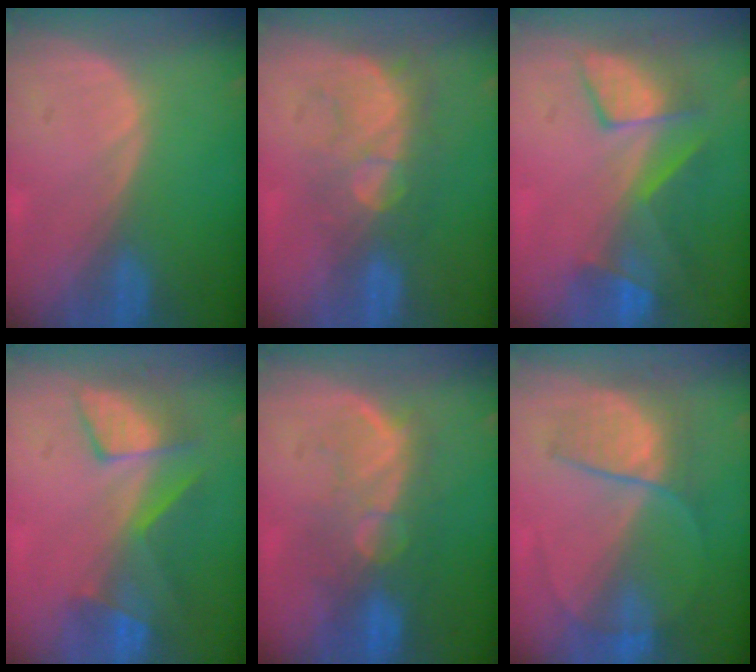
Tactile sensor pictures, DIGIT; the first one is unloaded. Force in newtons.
{"total": 8.8, "press": 7.6, "slide": 4.5}
{"total": 7.8, "press": 7.6, "slide": 1.6}
{"total": 7.5, "press": 7.3, "slide": 1.5}
{"total": 9.6, "press": 8.5, "slide": 4.4}
{"total": 6.5, "press": 6.4, "slide": 1.0}